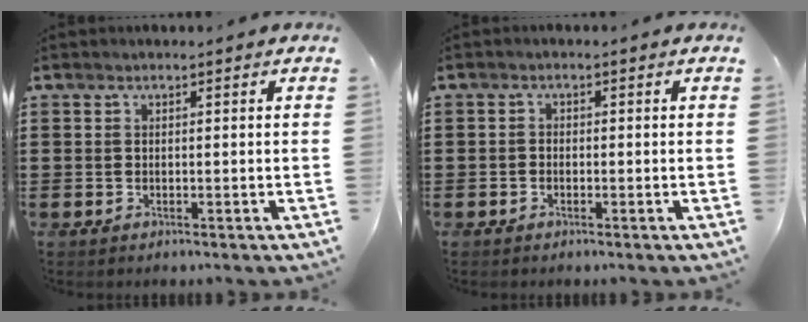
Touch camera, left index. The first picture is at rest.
{"total": 1.1, "force": [-0.9, 0.6, 0.2], "torque": [-0.007, 0.001, -0.018]}